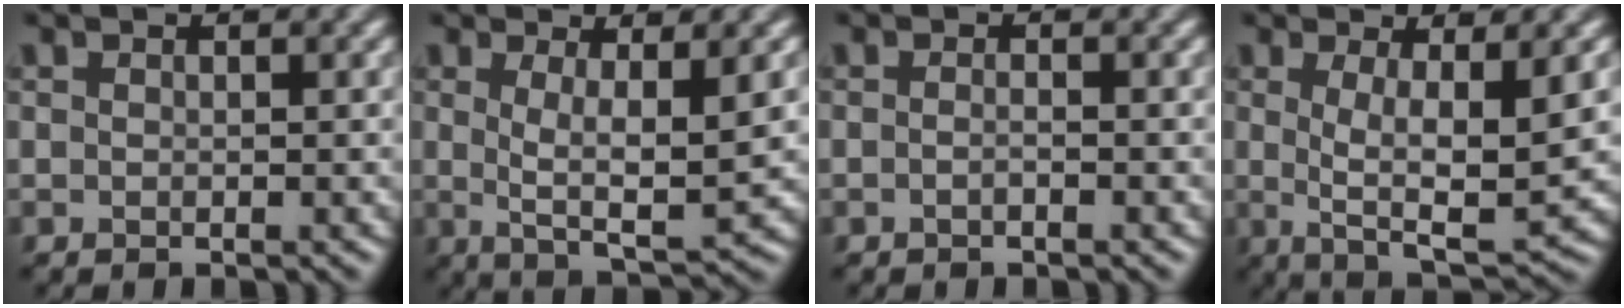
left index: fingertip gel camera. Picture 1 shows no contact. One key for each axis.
{"total": 4.9, "fx": 0.9, "fy": 0.9, "fz": 4.8, "tx": -0.089, "ty": -0.012, "tz": 0.019}
{"total": 0.7, "fx": -0.4, "fy": 0.1, "fz": 0.5, "tx": -0.014, "ty": -0.007, "tz": -0.009}
{"total": 6.4, "fx": 0.6, "fy": 1.4, "fz": 6.2, "tx": -0.108, "ty": -0.013, "tz": 0.016}